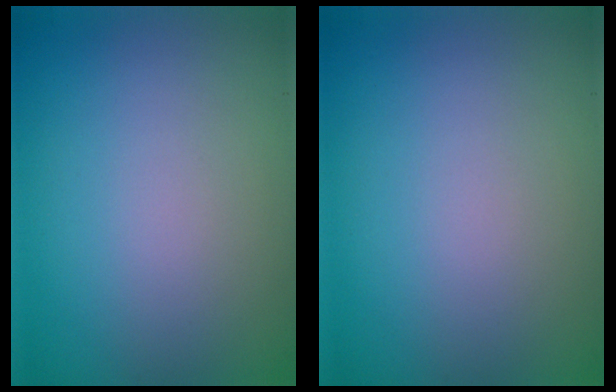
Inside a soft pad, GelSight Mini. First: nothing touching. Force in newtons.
{"total": 0.0}